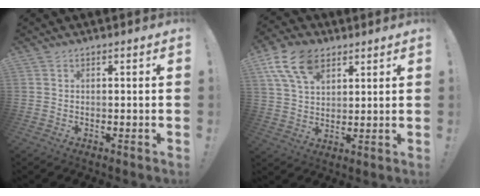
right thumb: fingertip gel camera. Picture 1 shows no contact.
{"total": 13.3, "force": [7.0, 8.1, 7.9], "torque": [-0.150, -0.017, 0.135]}